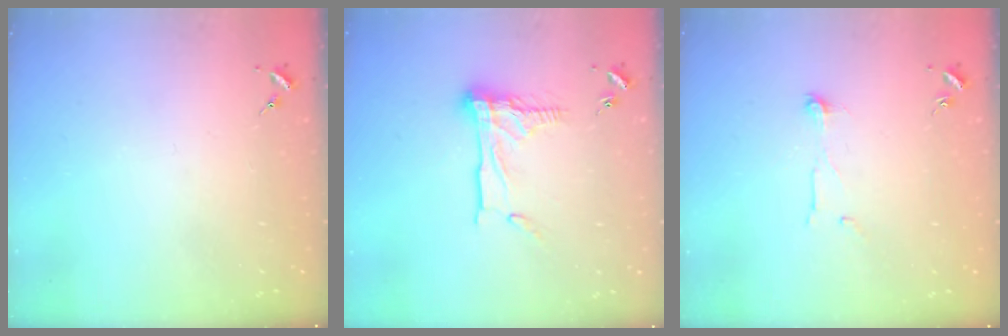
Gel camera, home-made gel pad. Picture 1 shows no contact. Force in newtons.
{"total": 15.0, "press": 14.9, "slide": 1.3}
{"total": 5.5, "press": 5.4, "slide": 0.4}